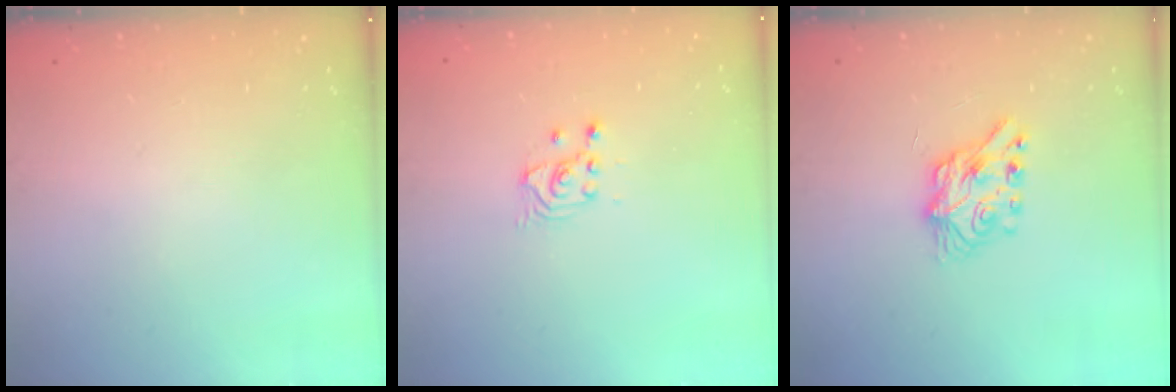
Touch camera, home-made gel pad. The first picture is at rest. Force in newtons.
{"total": 2.6, "press": 2.5, "slide": 0.3}
{"total": 7.2, "press": 7.2, "slide": 0.1}